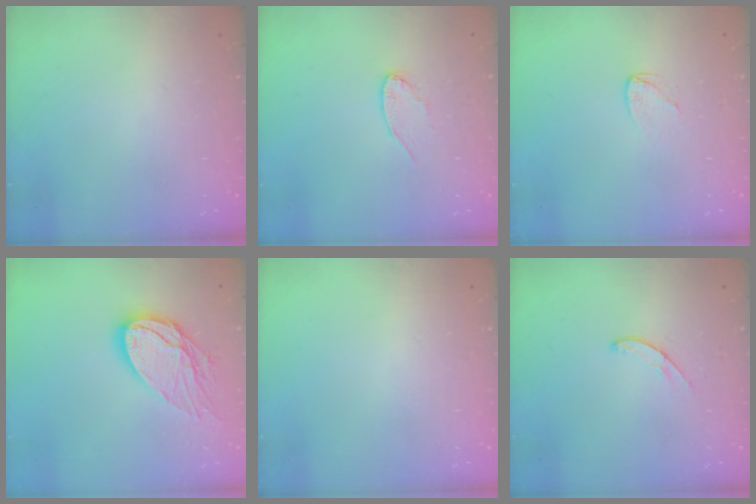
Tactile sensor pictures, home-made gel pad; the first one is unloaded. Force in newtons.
{"total": 5.2, "press": 5.2, "slide": 0.4}
{"total": 2.4, "press": 2.4, "slide": 0.2}
{"total": 14.2, "press": 14.1, "slide": 1.1}
{"total": 0.0}
{"total": 5.0, "press": 4.9, "slide": 0.4}